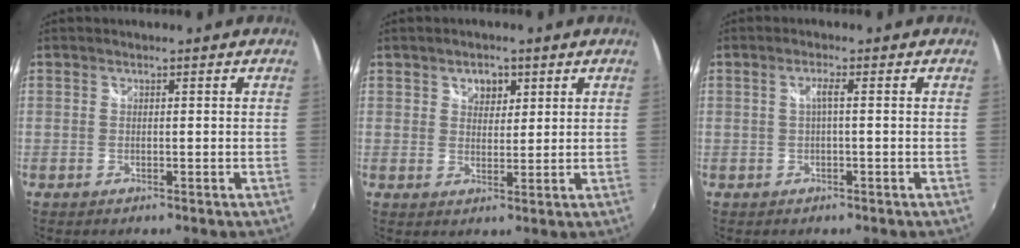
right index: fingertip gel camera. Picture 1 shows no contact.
{"total": 3.6, "force": [1.8, 2.6, 1.7], "torque": [-0.018, 0.008, 0.030]}
{"total": 1.6, "force": [-0.1, -0.1, 1.6], "torque": [-0.028, 0.003, -0.004]}